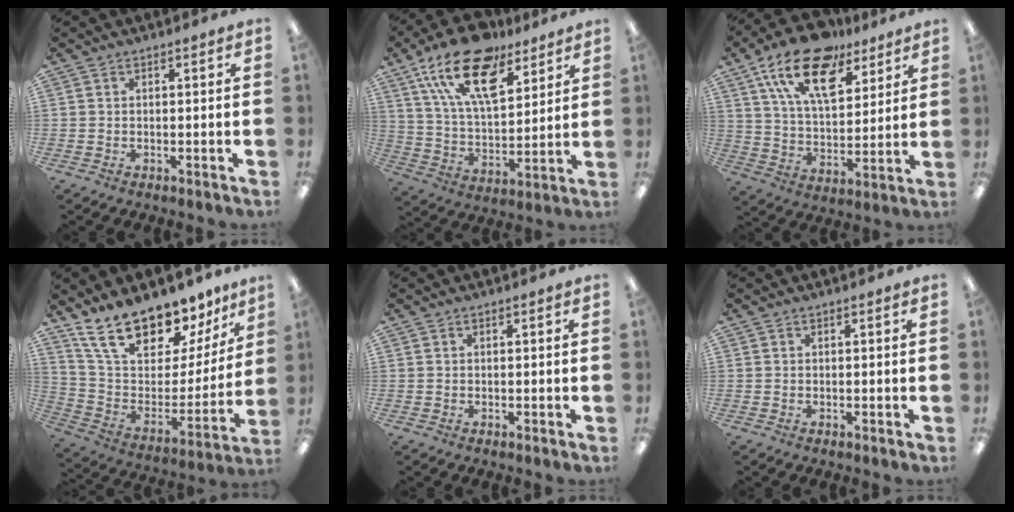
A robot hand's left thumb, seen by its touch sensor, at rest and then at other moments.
{"total": 20.0, "force": [13.1, 9.4, 11.9], "torque": [-0.219, -0.059, 0.234]}
{"total": 19.4, "force": [12.4, 9.8, 11.2], "torque": [-0.201, -0.056, 0.220]}
{"total": 20.0, "force": [16.0, 8.3, 8.6], "torque": [-0.155, -0.115, 0.289]}
{"total": 0.0}
{"total": 0.0}